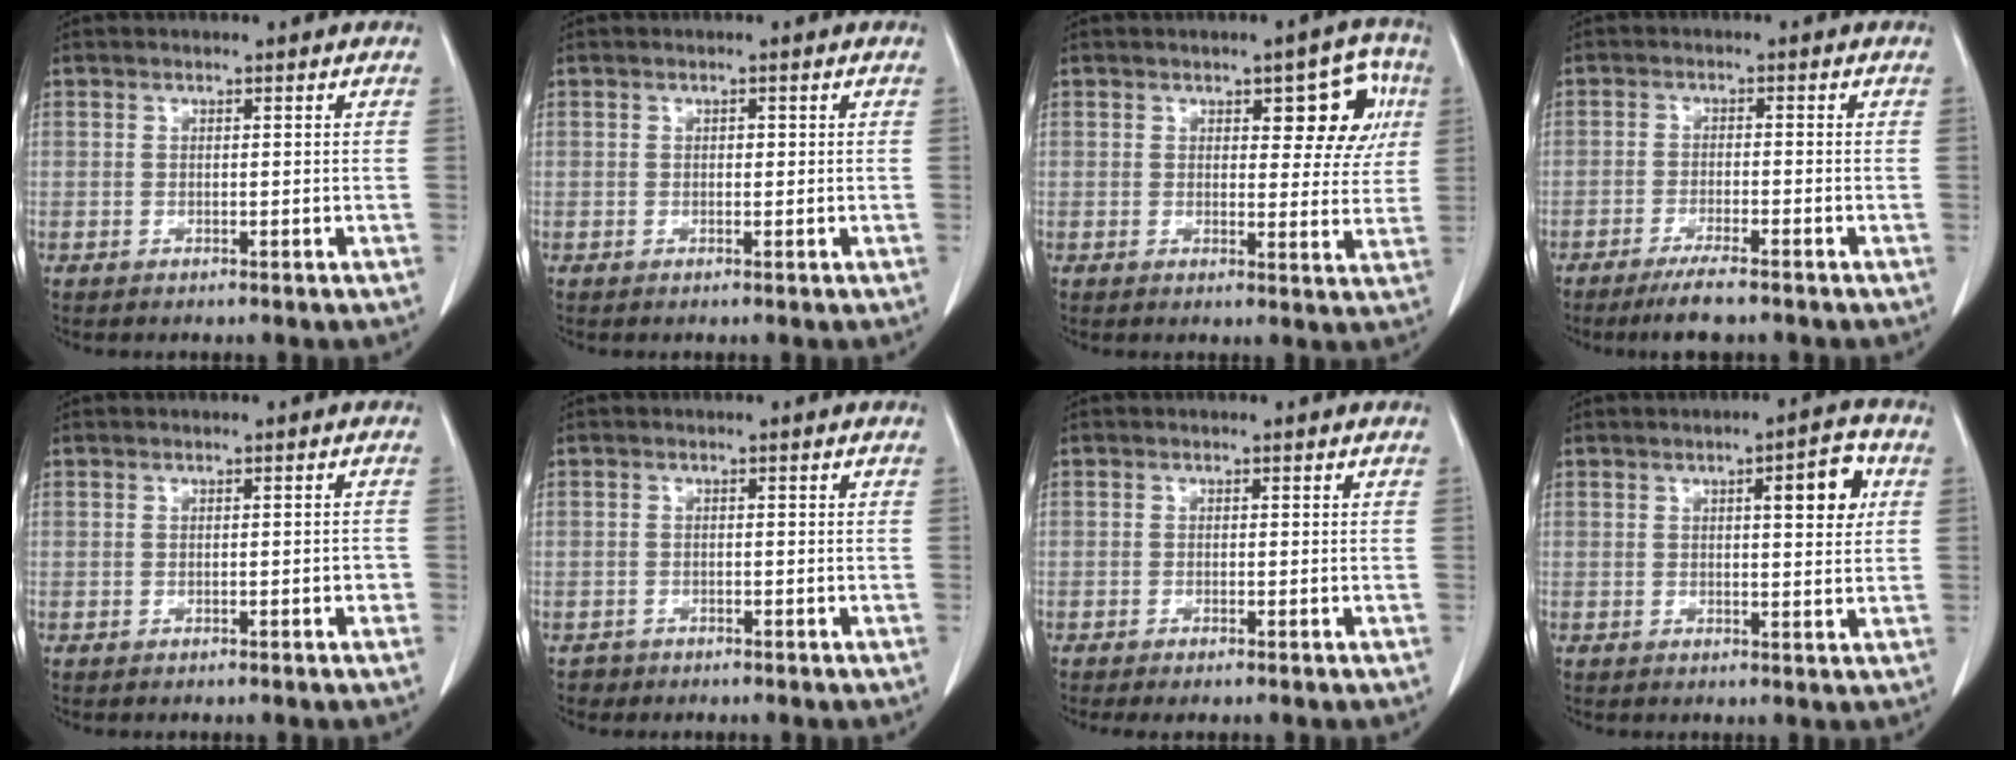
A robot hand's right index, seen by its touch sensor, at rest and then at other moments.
{"total": 0.6, "force": [0.1, 0.4, 0.4], "torque": [-0.005, 0.001, 0.001]}
{"total": 7.9, "force": [2.9, 3.5, 6.4], "torque": [-0.057, 0.017, 0.032]}
{"total": 4.8, "force": [-3.7, 0.3, 3.0], "torque": [-0.055, -0.011, -0.064]}
{"total": 2.9, "force": [-0.9, 0.8, 2.7], "torque": [-0.026, 0.009, -0.010]}
{"total": 1.3, "force": [-0.9, 0.9, -0.3], "torque": [-0.001, 0.004, -0.019]}
{"total": 1.1, "force": [-0.8, 0.1, 0.8], "torque": [-0.013, -0.003, -0.013]}
{"total": 6.2, "force": [2.0, 1.4, 5.7], "torque": [-0.076, 0.005, 0.023]}